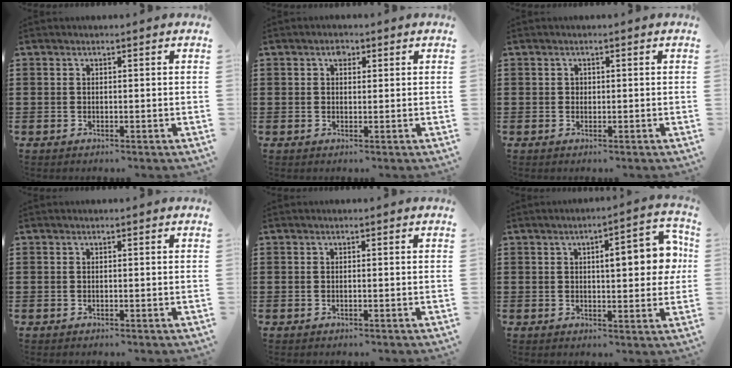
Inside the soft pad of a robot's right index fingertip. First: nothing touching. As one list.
[{"total": 1.8, "force": [0.8, 1.2, 1.0], "torque": [-0.023, 0.007, 0.014]}, {"total": 0.6, "force": [0.1, 0.6, 0.1], "torque": [-0.005, 0.004, 0.001]}, {"total": 0.0}, {"total": 0.0}, {"total": 8.4, "force": [1.6, 2.6, 7.8], "torque": [-0.107, -0.005, 0.016]}]